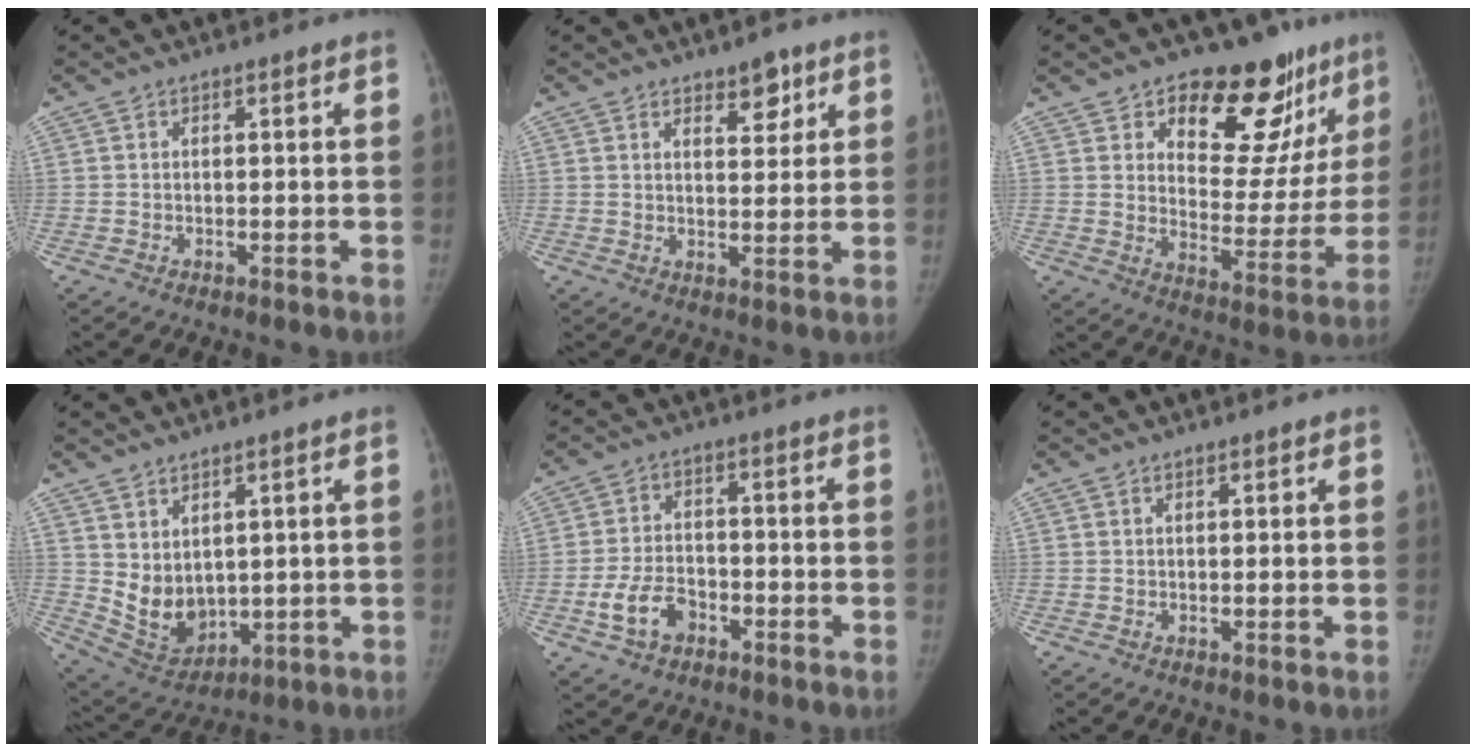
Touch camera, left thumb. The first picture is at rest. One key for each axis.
{"total": 4.8, "fx": 3.1, "fy": 2.3, "fz": 2.9, "tx": -0.018, "ty": -0.020, "tz": 0.045}
{"total": 20.3, "fx": 13.1, "fy": 10.5, "fz": 11.4, "tx": -0.081, "ty": -0.077, "tz": 0.181}
{"total": 9.0, "fx": 2.3, "fy": 6.0, "fz": 6.3, "tx": -0.084, "ty": -0.026, "tz": 0.071}
{"total": 7.1, "fx": -3.2, "fy": 4.7, "fz": 4.2, "tx": -0.078, "ty": 0.022, "tz": -0.057}
{"total": 0.6, "fx": 0.5, "fy": 0.1, "fz": 0.4, "tx": -0.007, "ty": -0.002, "tz": 0.008}